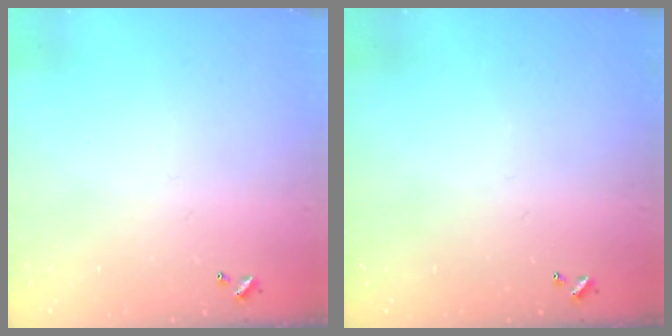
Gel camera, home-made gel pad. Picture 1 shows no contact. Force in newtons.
{"total": 0.0}